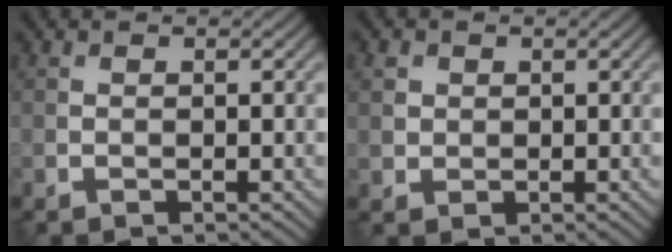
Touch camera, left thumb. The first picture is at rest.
{"total": 2.1, "force": [0.8, 1.9, 0.5], "torque": [-0.022, -0.008, 0.020]}